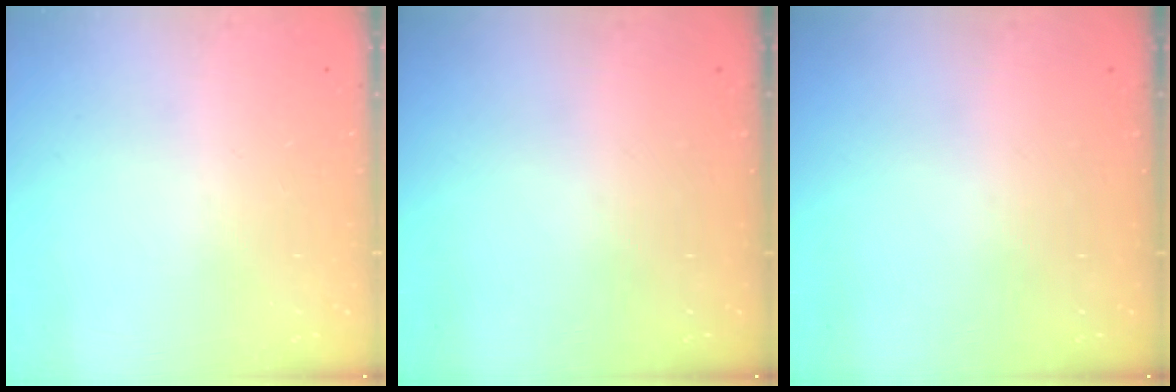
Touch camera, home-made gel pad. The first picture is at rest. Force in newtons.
{"total": 0.0}
{"total": 0.0}